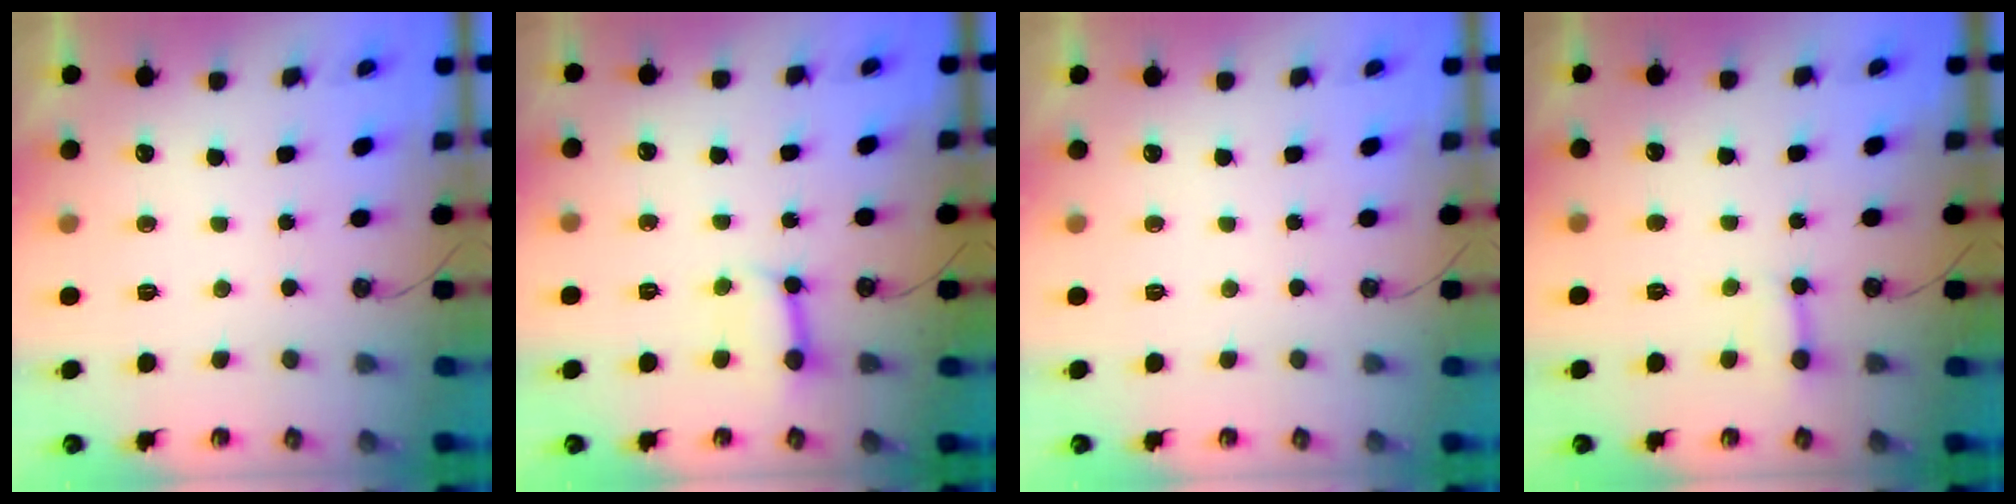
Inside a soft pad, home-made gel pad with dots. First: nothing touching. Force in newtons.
{"total": 5.6, "press": 5.6, "slide": 0.7}
{"total": 0.0}
{"total": 2.8, "press": 2.7, "slide": 0.5}